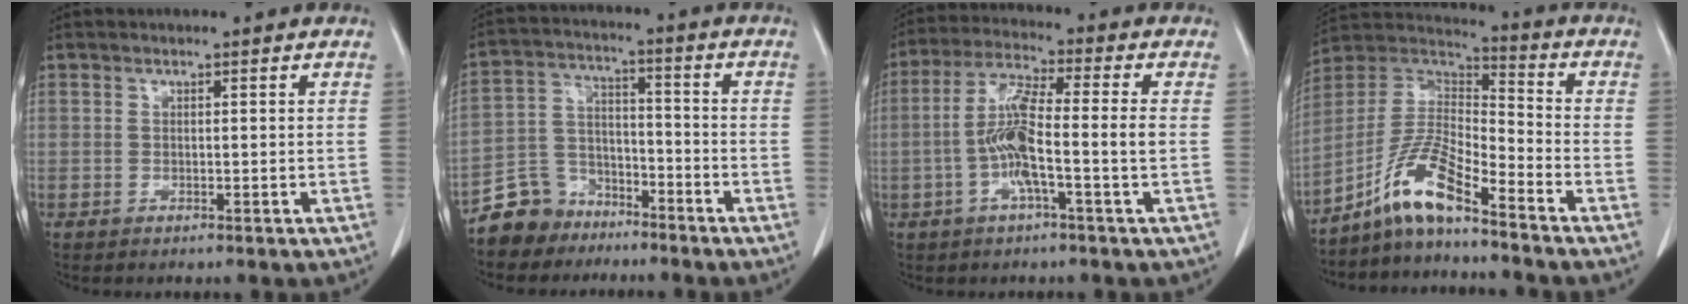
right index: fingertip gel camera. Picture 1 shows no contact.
{"total": 8.0, "force": [-6.2, 5.1, 0.4], "torque": [-0.009, 0.024, -0.118]}
{"total": 9.0, "force": [-1.7, 0.4, 8.8], "torque": [-0.178, 0.013, -0.041]}
{"total": 10.7, "force": [-7.7, 1.1, 7.3], "torque": [-0.163, 0.012, -0.148]}